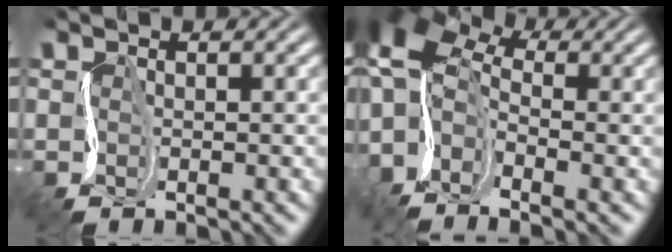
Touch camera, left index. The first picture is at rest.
{"total": 9.3, "force": [-1.2, 5.7, 7.3], "torque": [-0.136, 0.024, -0.029]}